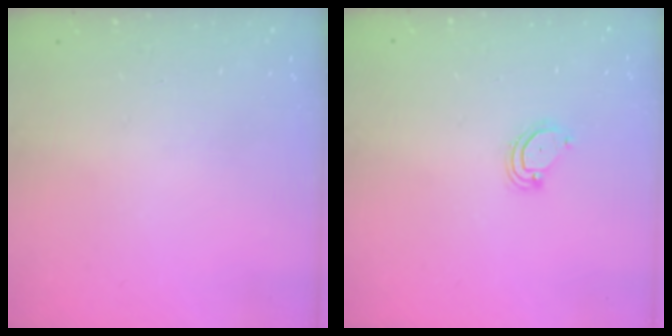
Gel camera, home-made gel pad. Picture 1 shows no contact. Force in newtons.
{"total": 4.0, "press": 4.0, "slide": 0.3}